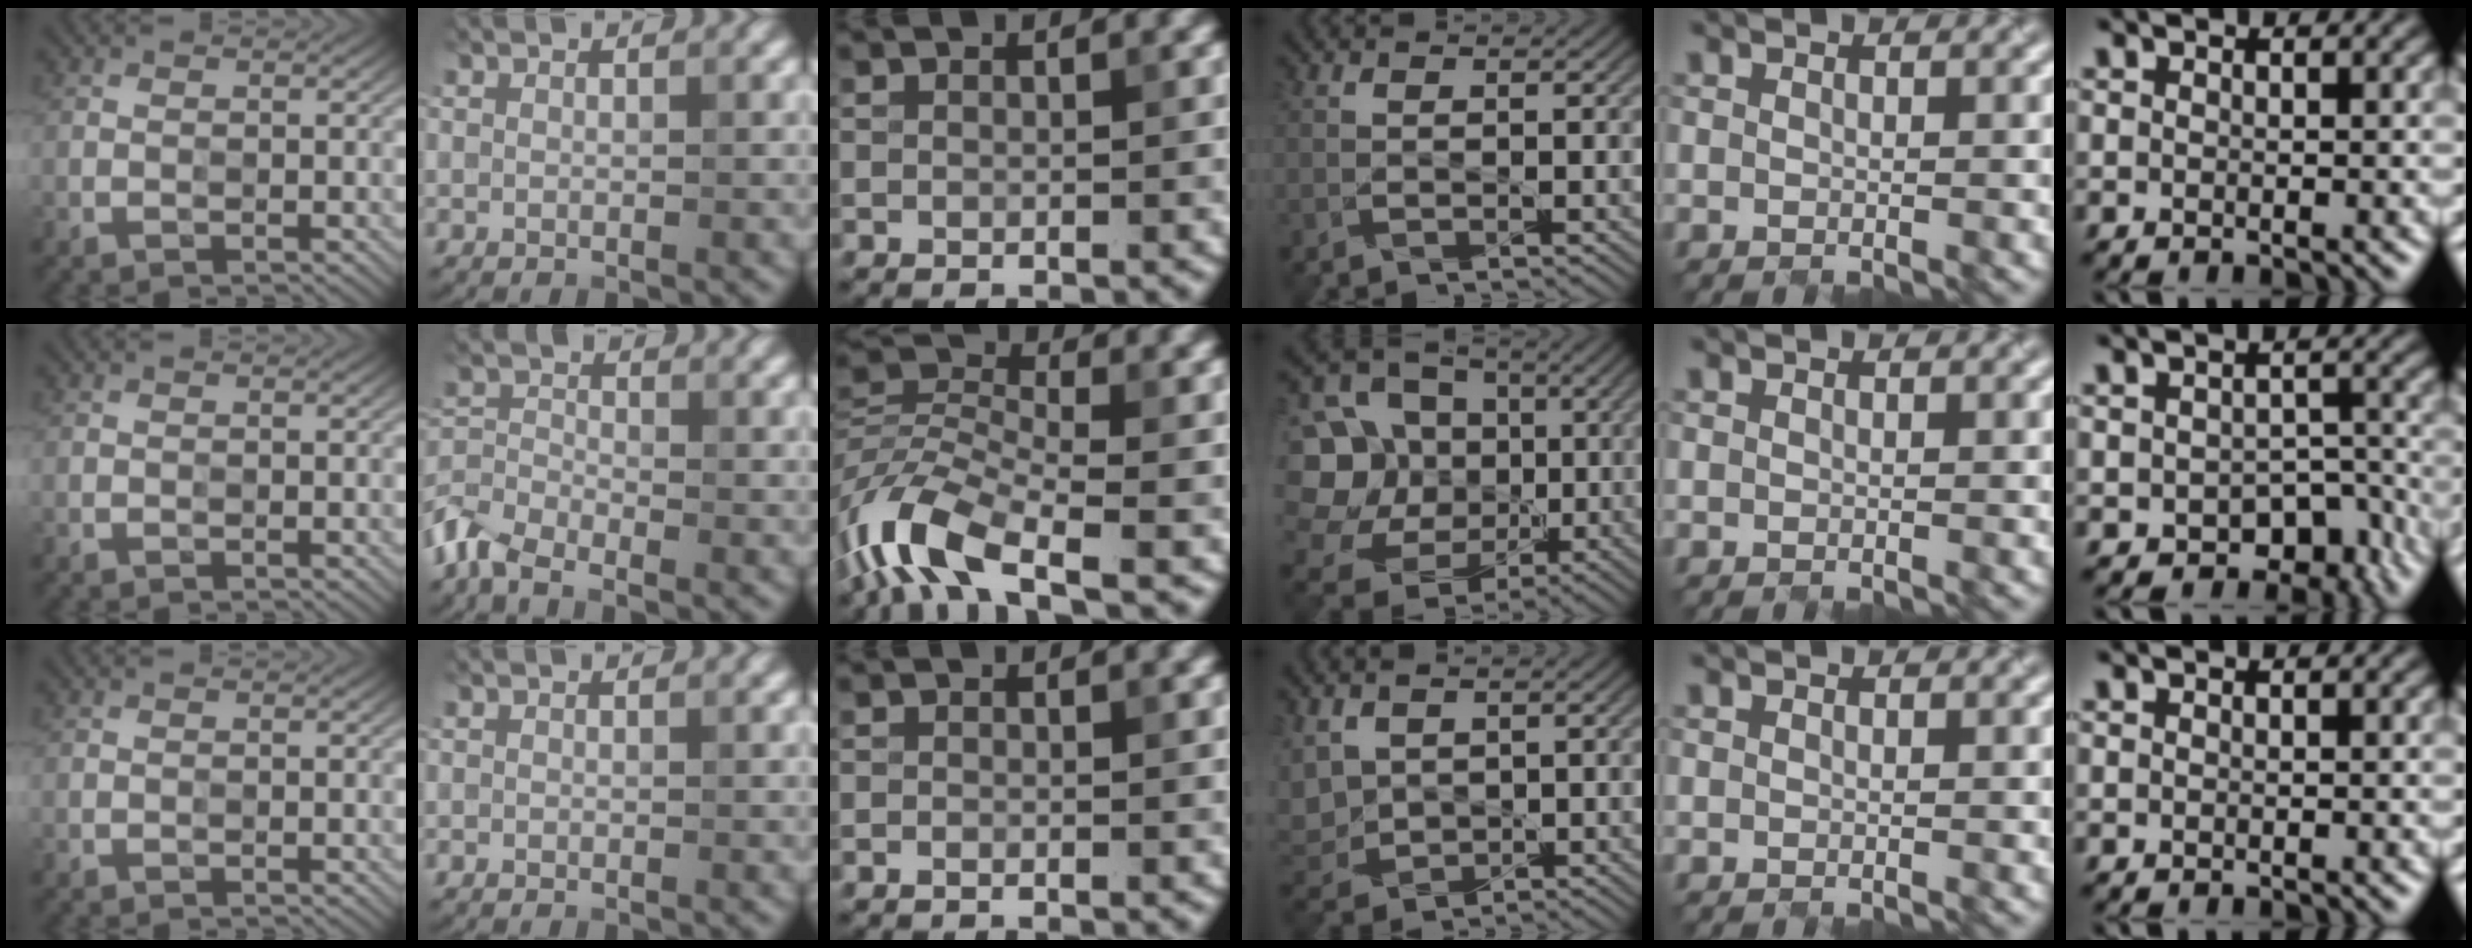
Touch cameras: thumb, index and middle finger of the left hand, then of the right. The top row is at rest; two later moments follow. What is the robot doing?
{"motion": "open", "object": "laptop"}